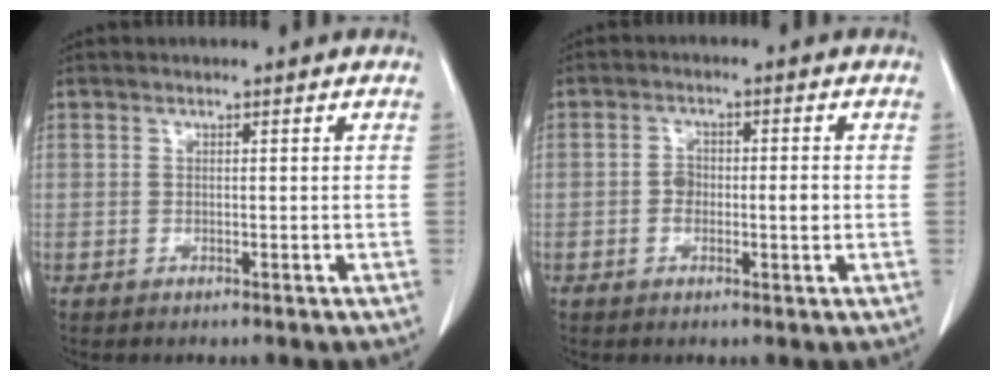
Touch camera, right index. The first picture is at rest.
{"total": 3.6, "force": [-0.4, 1.9, 3.0], "torque": [-0.049, 0.011, -0.003]}